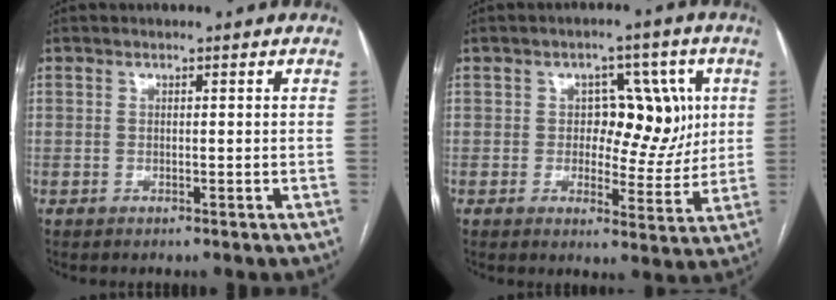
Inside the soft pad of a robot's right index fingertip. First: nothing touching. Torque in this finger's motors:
{"motor_torque": [0.21, 0.22, 0.11, 0.02]}